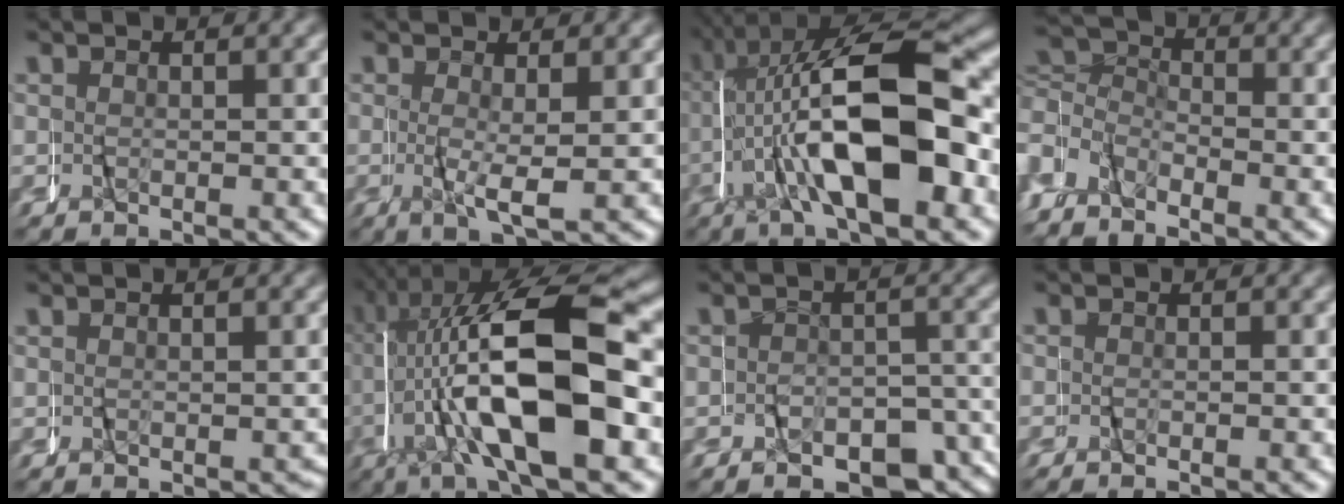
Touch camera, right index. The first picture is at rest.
{"total": 2.7, "force": [-0.4, 0.0, 2.7], "torque": [-0.052, -0.002, -0.005]}
{"total": 15.4, "force": [0.0, 6.3, 14.1], "torque": [-0.245, 0.002, 0.007]}
{"total": 4.7, "force": [-1.4, 4.0, 2.0], "torque": [-0.049, -0.005, -0.031]}
{"total": 0.7, "force": [-0.4, 0.5, 0.4], "torque": [0.000, -0.004, -0.003]}
{"total": 17.7, "force": [0.8, 7.5, 16.0], "torque": [-0.284, 0.013, 0.015]}
{"total": 4.0, "force": [-2.9, 2.3, 1.5], "torque": [-0.018, 0.005, -0.055]}
{"total": 0.7, "force": [-0.6, 0.1, 0.3], "torque": [-0.010, 0.001, -0.013]}